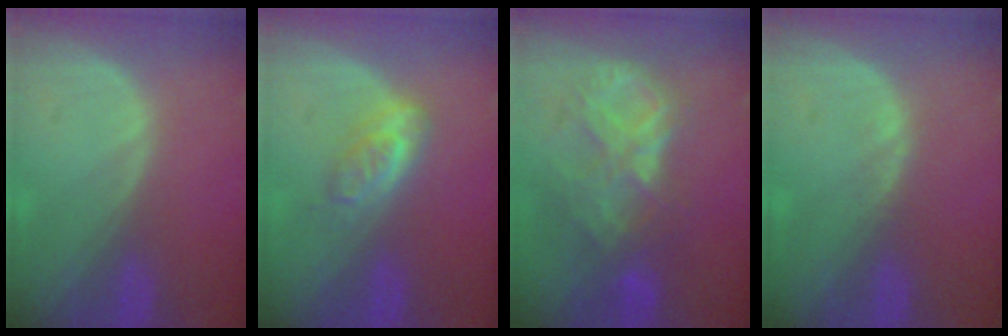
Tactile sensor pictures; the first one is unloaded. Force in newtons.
{"total": 4.6, "press": 4.2, "slide": 1.9}
{"total": 9.1, "press": 7.8, "slide": 4.7}
{"total": 0.7, "press": 0.6, "slide": 0.3}